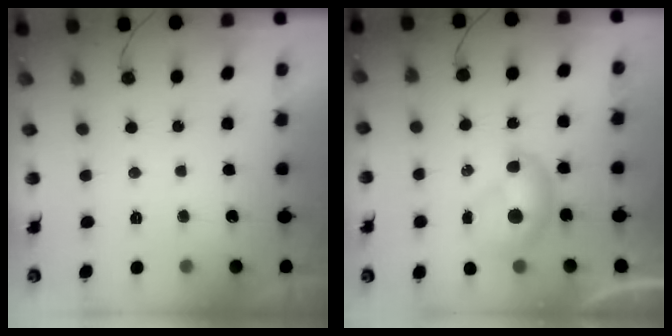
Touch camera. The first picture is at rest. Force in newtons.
{"total": 7.0, "press": 7.0, "slide": 0.3}